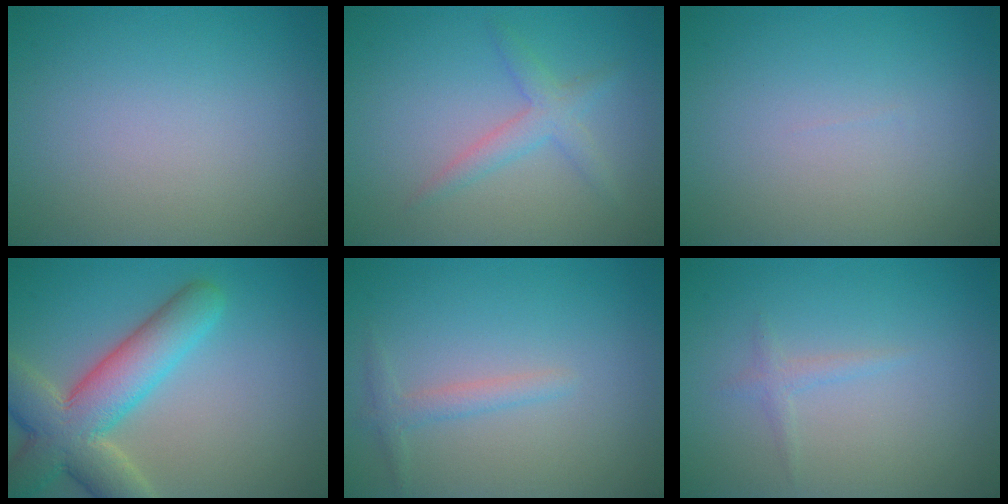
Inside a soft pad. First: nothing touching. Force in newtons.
{"total": 2.2, "press": 2.2, "slide": 0.1}
{"total": 0.0}
{"total": 8.1, "press": 8.1, "slide": 0.6}
{"total": 1.5, "press": 1.5, "slide": 0.0}
{"total": 1.0, "press": 1.0, "slide": 0.1}